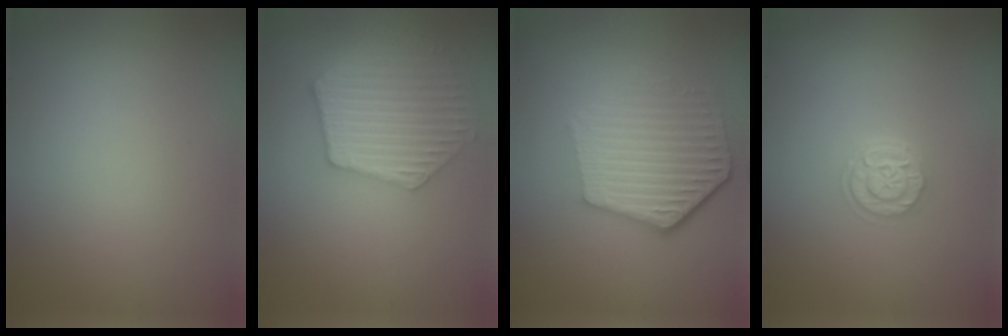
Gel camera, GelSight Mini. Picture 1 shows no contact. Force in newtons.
{"total": 6.0, "press": 5.2, "slide": 3.0}
{"total": 6.0, "press": 4.5, "slide": 3.9}
{"total": 2.7, "press": 2.2, "slide": 1.6}